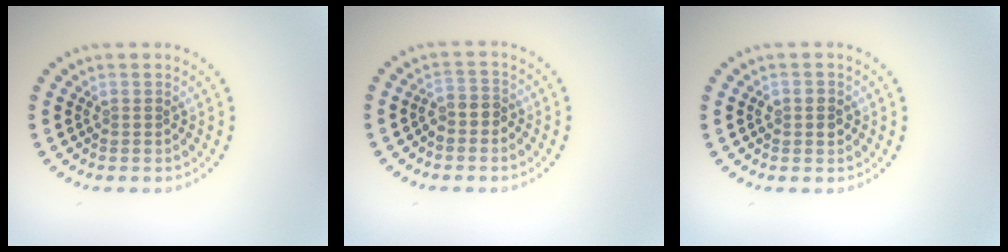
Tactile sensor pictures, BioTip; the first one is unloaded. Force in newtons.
{"total": 1.8, "press": 1.6, "slide": 0.9}
{"total": 1.4, "press": 1.4, "slide": 0.3}